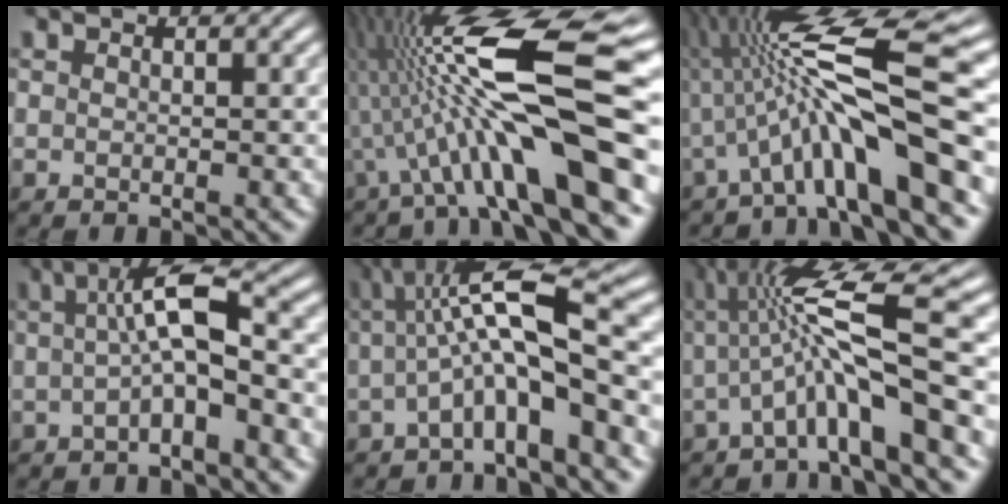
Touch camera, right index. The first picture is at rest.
{"total": 14.4, "force": [2.0, 4.0, 13.7], "torque": [-0.228, 0.021, 0.031]}
{"total": 10.5, "force": [1.3, 3.5, 9.8], "torque": [-0.163, 0.008, 0.021]}
{"total": 5.9, "force": [-0.1, 1.9, 5.5], "torque": [-0.085, 0.006, -0.005]}
{"total": 7.7, "force": [0.5, 2.7, 7.2], "torque": [-0.129, 0.008, 0.008]}
{"total": 8.5, "force": [1.9, 2.2, 8.0], "torque": [-0.131, 0.015, 0.026]}